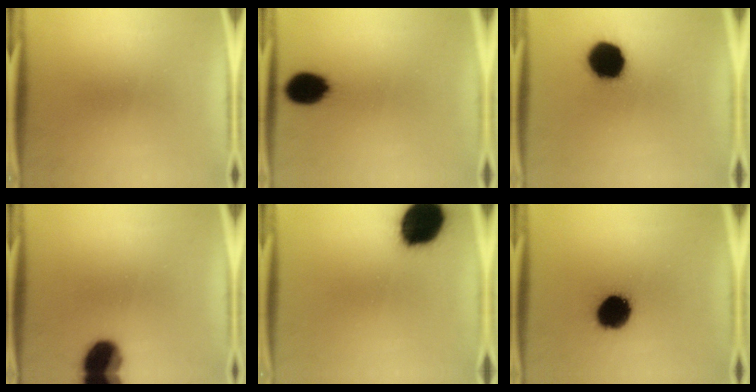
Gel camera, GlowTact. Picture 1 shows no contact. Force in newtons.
{"total": 10.4}
{"total": 16.2}
{"total": 11.3}
{"total": 18.2}
{"total": 14.6}